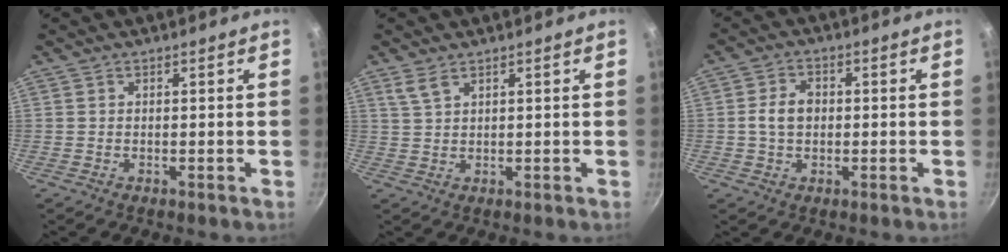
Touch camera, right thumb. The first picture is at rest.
{"total": 2.6, "force": [1.8, 1.0, 1.7], "torque": [-0.033, -0.007, 0.039]}
{"total": 5.1, "force": [-0.2, 4.0, 3.1], "torque": [-0.039, 0.012, -0.006]}